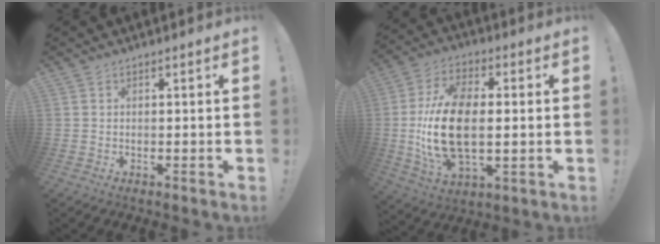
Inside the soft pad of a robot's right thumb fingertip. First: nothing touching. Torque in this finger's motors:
{"motor_torque": [2.29, 2.73, 0.38, 0.13, 0.69]}